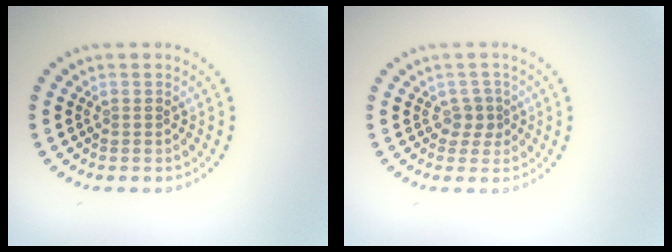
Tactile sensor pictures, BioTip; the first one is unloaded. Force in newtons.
{"total": 1.5, "press": 1.2, "slide": 0.9}